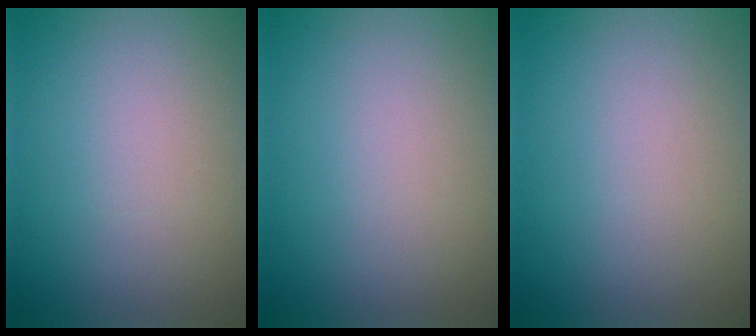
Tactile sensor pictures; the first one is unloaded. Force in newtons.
{"total": 0.0}
{"total": 0.0}